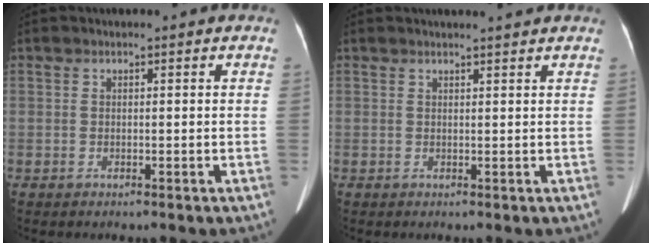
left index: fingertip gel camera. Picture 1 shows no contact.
{"total": 2.5, "force": [2.3, -0.3, 0.8], "torque": [-0.012, 0.005, 0.031]}